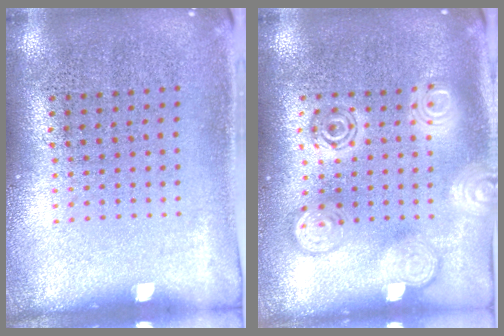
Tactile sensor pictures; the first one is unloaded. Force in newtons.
{"total": 3.0, "press": 3.0, "slide": 0.4}